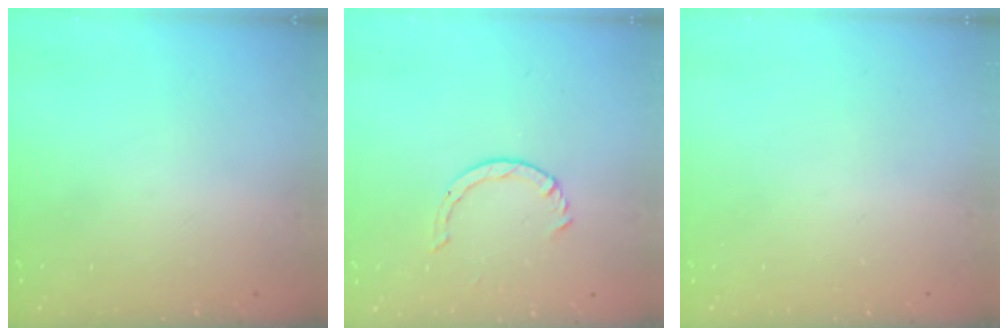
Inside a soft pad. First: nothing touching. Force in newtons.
{"total": 3.0, "press": 2.9, "slide": 0.3}
{"total": 0.0}